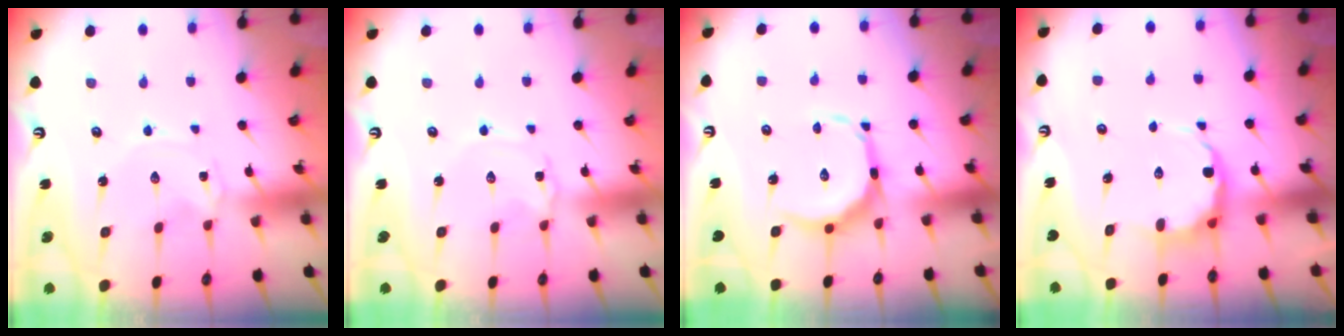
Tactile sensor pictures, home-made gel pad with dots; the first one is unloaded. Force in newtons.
{"total": 1.7, "press": 1.7, "slide": 0.2}
{"total": 11.0, "press": 11.0, "slide": 0.6}
{"total": 7.4, "press": 7.2, "slide": 1.6}